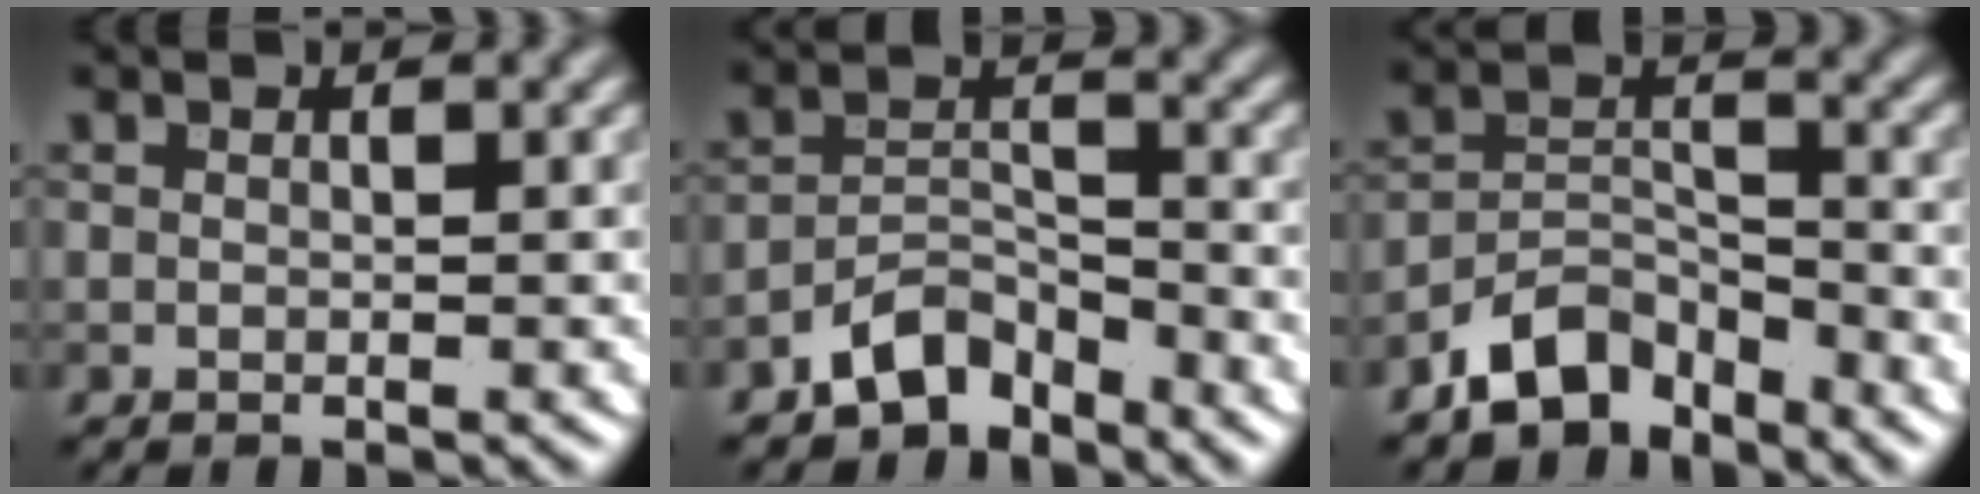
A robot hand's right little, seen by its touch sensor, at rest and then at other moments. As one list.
[{"total": 4.2, "force": [-3.4, 1.8, 1.5], "torque": [-0.020, 0.007, -0.072]}, {"total": 5.5, "force": [-4.3, 2.6, 2.1], "torque": [-0.024, 0.001, -0.088]}]